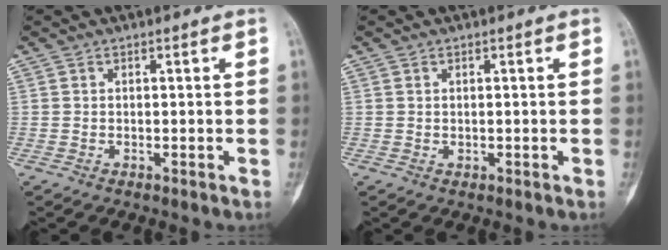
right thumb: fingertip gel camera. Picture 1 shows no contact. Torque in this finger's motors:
{"motor_torque": [-0.25, 0.27, -0.37, 0.20, -0.11]}